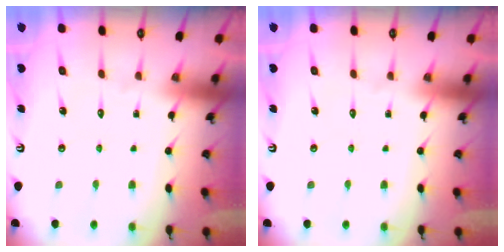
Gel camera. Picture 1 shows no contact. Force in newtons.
{"total": 0.0}